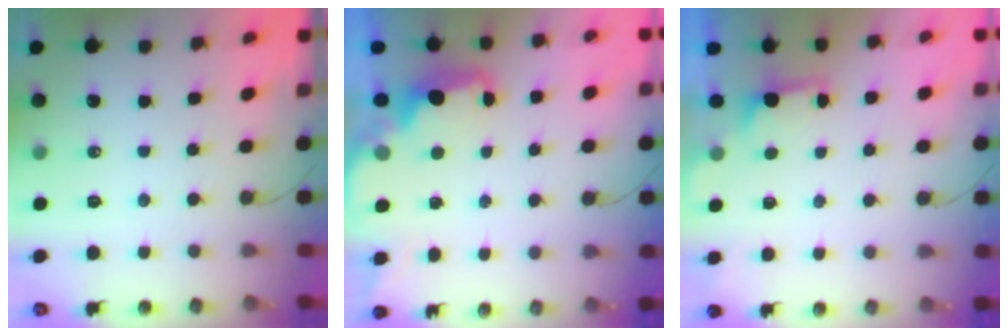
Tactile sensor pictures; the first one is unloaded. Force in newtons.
{"total": 2.4, "press": 2.3, "slide": 0.7}
{"total": 1.4, "press": 1.2, "slide": 0.8}